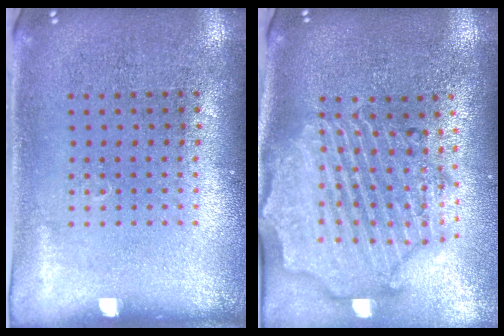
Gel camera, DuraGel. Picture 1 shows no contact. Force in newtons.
{"total": 3.0, "press": 2.6, "slide": 1.5}